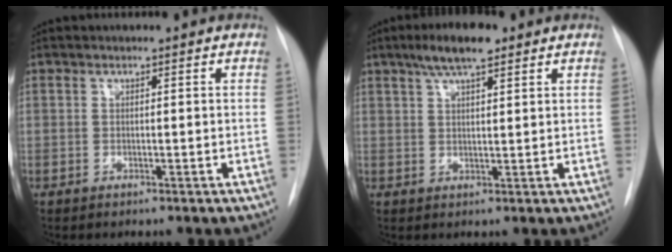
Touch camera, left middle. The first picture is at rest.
{"total": 6.4, "force": [4.3, 1.3, 4.6], "torque": [-0.089, 0.011, 0.073]}